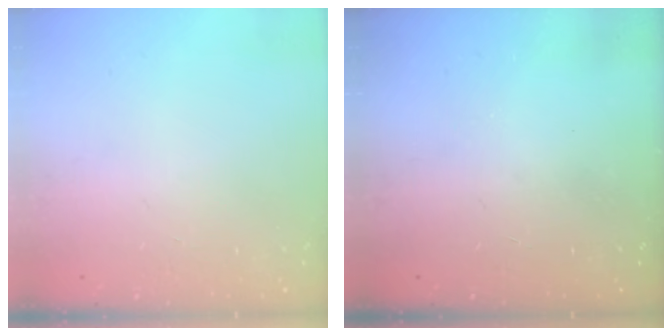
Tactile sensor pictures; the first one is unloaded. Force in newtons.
{"total": 0.0}